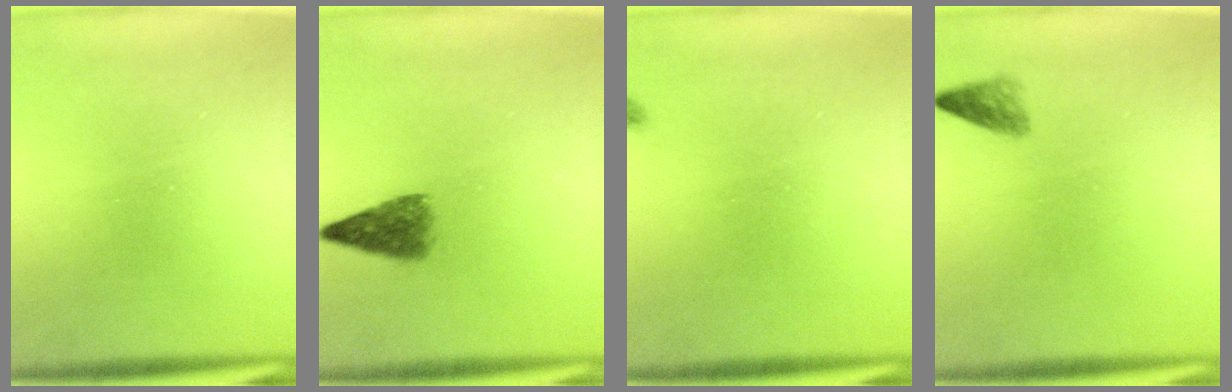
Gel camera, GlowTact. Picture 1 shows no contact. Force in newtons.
{"total": 4.1}
{"total": 1.1}
{"total": 1.7}